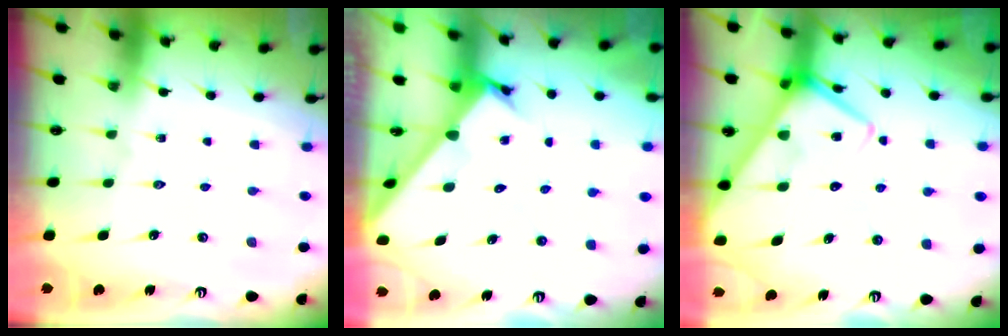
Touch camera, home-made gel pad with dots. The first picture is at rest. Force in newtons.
{"total": 2.6, "press": 2.6, "slide": 0.2}
{"total": 13.1, "press": 13.0, "slide": 1.4}